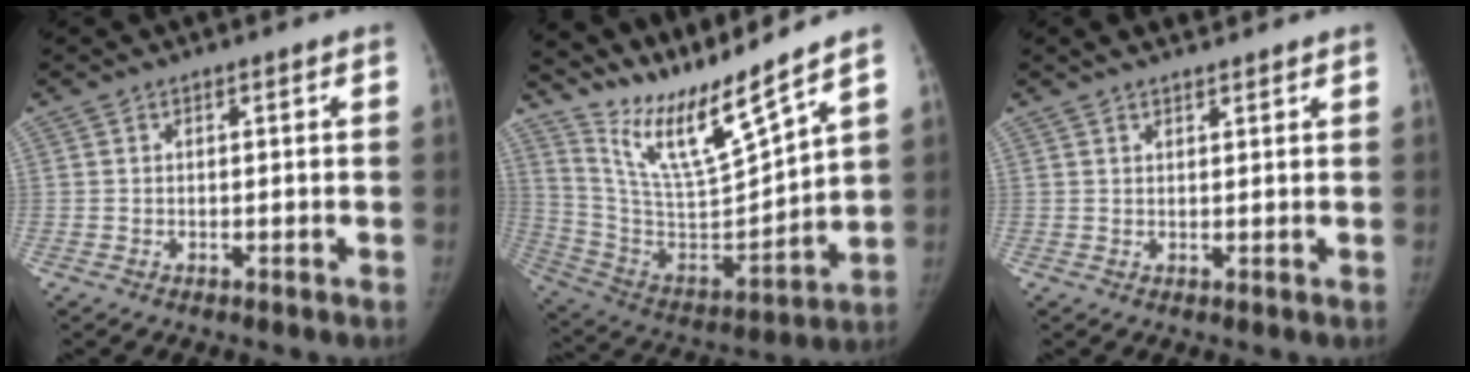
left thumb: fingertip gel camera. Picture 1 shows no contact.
{"total": 16.8, "force": [14.2, 0.5, 8.9], "torque": [-0.147, -0.087, 0.283]}
{"total": 3.6, "force": [2.9, 1.2, 1.6], "torque": [-0.012, 0.003, 0.044]}